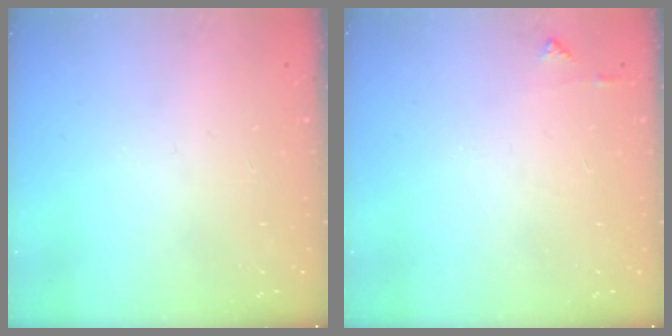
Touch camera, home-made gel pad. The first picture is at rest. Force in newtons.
{"total": 3.5, "press": 3.4, "slide": 0.5}